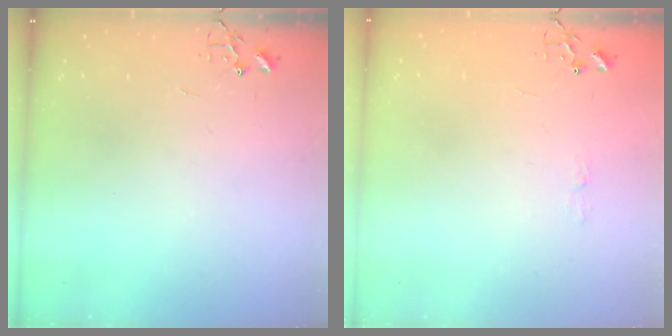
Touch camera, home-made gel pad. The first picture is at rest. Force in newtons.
{"total": 3.6, "press": 3.6, "slide": 0.4}